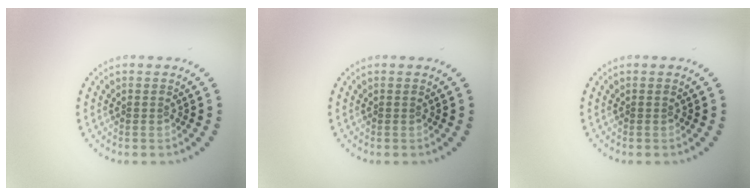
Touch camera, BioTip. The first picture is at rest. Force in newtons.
{"total": 0.0}
{"total": 0.0}